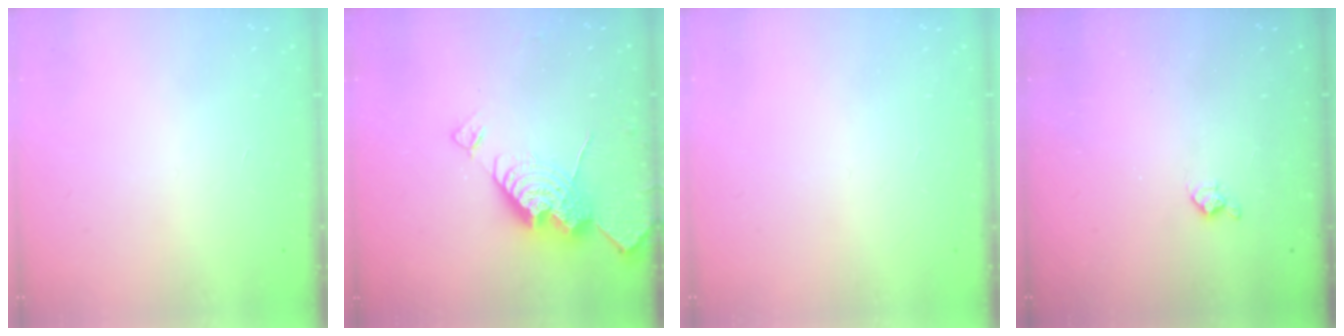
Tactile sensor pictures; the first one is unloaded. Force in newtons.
{"total": 14.8, "press": 14.8, "slide": 1.3}
{"total": 0.0}
{"total": 4.9, "press": 4.8, "slide": 0.5}